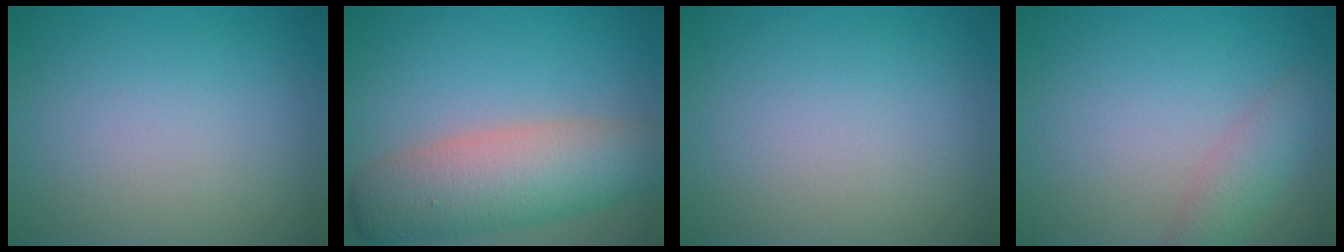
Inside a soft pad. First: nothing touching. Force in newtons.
{"total": 8.0, "press": 8.0, "slide": 0.5}
{"total": 0.0}
{"total": 2.5, "press": 2.5, "slide": 0.1}